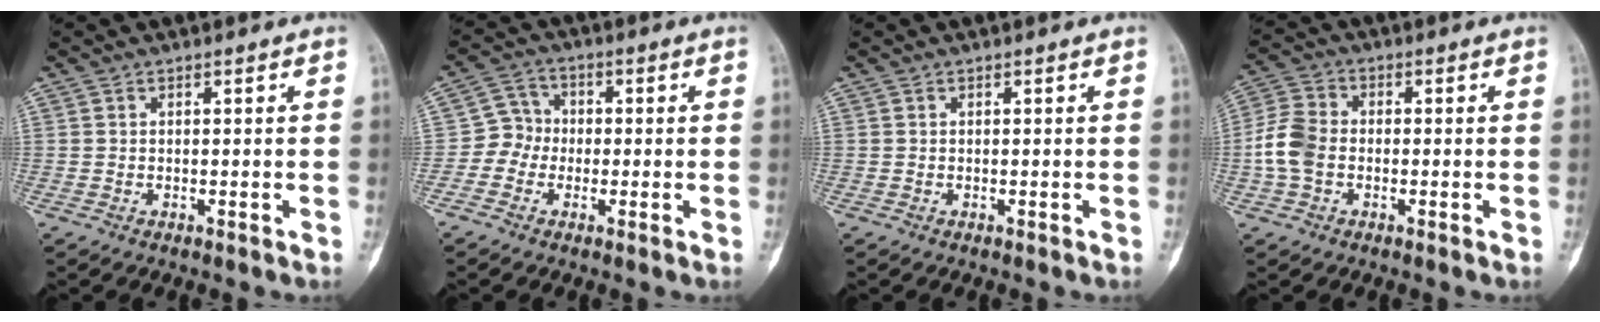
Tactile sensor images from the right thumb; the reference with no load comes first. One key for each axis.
{"total": 5.0, "fx": -1.3, "fy": 4.6, "fz": 1.5, "tx": 0.004, "ty": 0.016, "tz": -0.039}
{"total": 0.0}
{"total": 7.4, "fx": -1.3, "fy": 5.5, "fz": 4.9, "tx": -0.103, "ty": 0.019, "tz": -0.037}